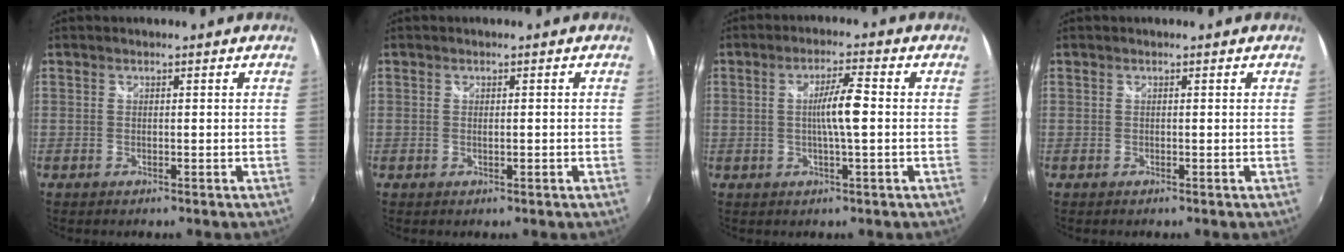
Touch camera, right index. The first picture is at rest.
{"total": 1.0, "force": [-0.3, 0.4, 0.9], "torque": [-0.014, -0.001, -0.003]}
{"total": 5.7, "force": [-0.2, 0.1, 5.7], "torque": [-0.100, 0.001, -0.002]}
{"total": 0.0}